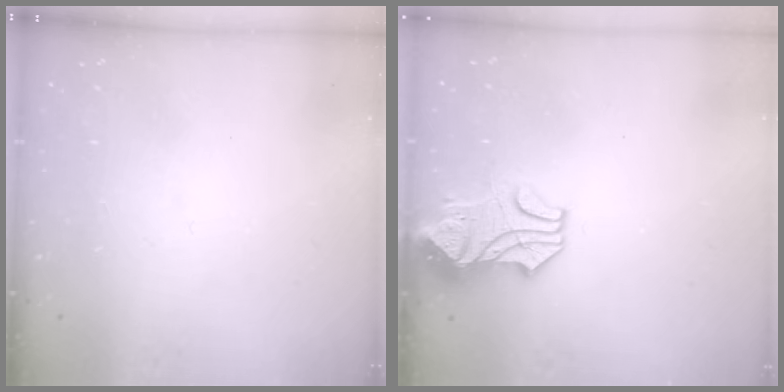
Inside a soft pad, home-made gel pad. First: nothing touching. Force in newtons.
{"total": 2.2, "press": 1.9, "slide": 1.1}